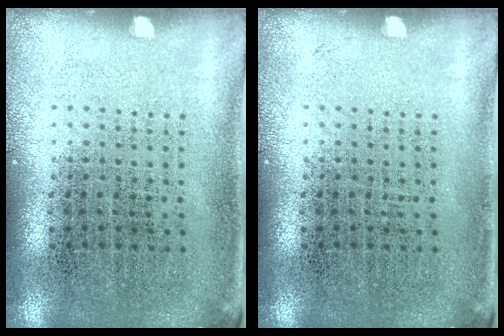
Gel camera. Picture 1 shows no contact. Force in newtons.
{"total": 0.0}